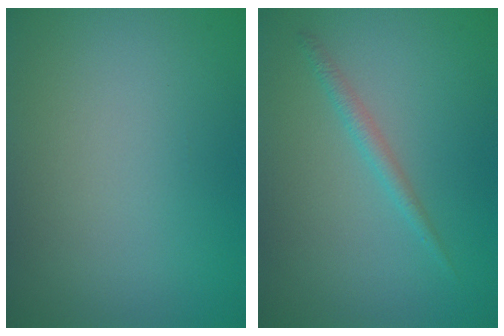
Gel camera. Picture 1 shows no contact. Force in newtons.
{"total": 1.4, "press": 1.4, "slide": 0.1}